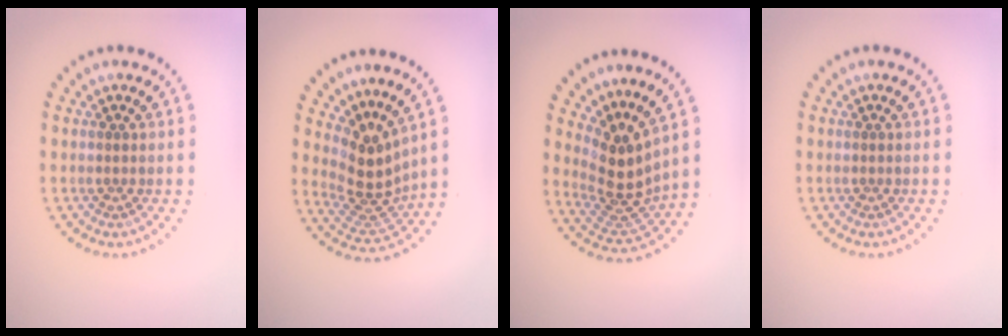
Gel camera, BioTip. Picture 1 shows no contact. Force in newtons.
{"total": 3.9, "press": 2.7, "slide": 2.8}
{"total": 4.2, "press": 3.0, "slide": 2.9}
{"total": 0.0}